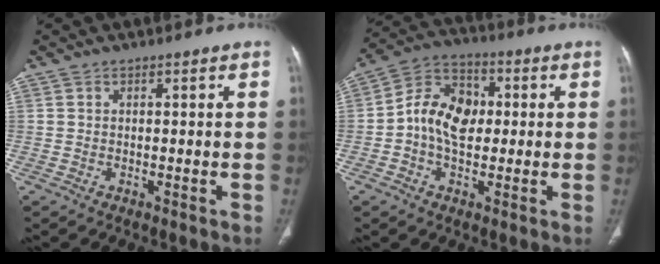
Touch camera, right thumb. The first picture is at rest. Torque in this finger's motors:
{"motor_torque": [0.13, 0.14, 0.01, -0.01, 0.06]}